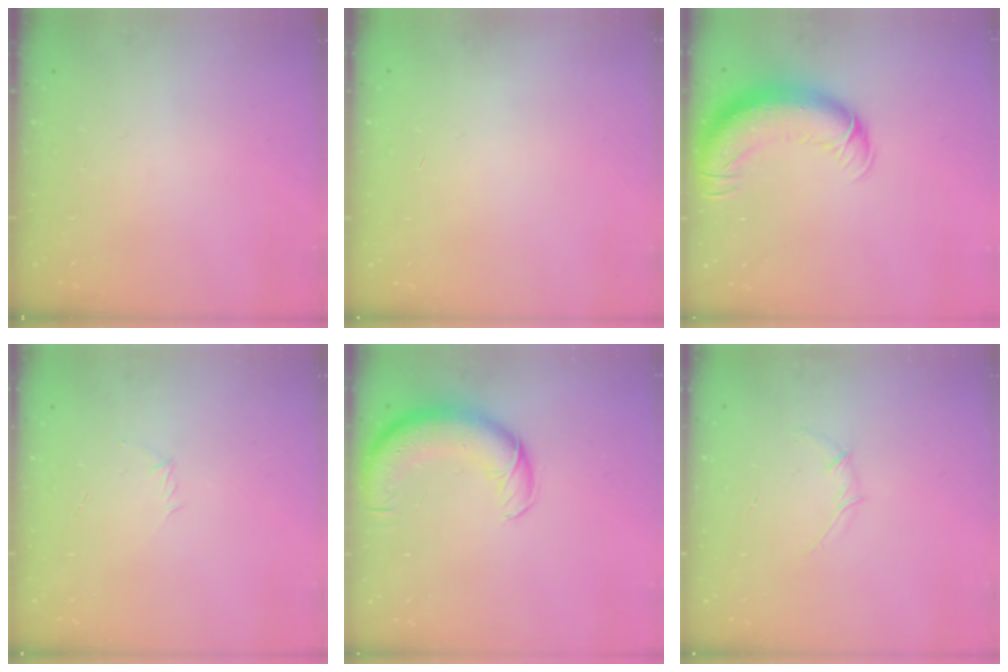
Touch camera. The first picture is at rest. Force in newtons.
{"total": 0.0}
{"total": 14.5, "press": 14.1, "slide": 3.5}
{"total": 2.7, "press": 2.6, "slide": 0.7}
{"total": 11.7, "press": 11.3, "slide": 2.9}
{"total": 2.7, "press": 2.6, "slide": 0.7}